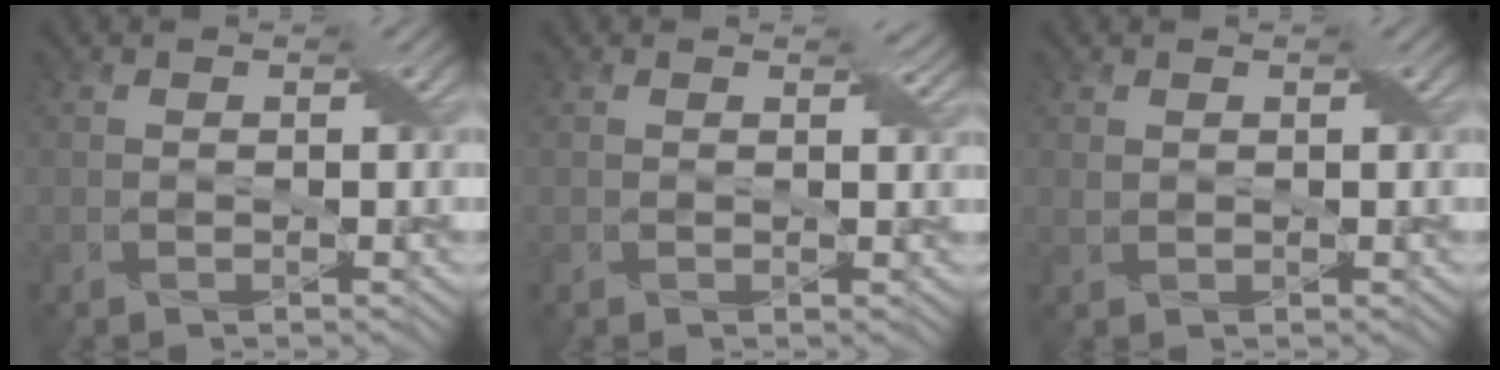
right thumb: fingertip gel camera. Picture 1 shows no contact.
{"total": 1.1, "force": [0.8, 0.4, 0.7], "torque": [-0.014, -0.003, 0.015]}
{"total": 0.6, "force": [0.4, 0.4, 0.3], "torque": [-0.012, 0.001, 0.012]}